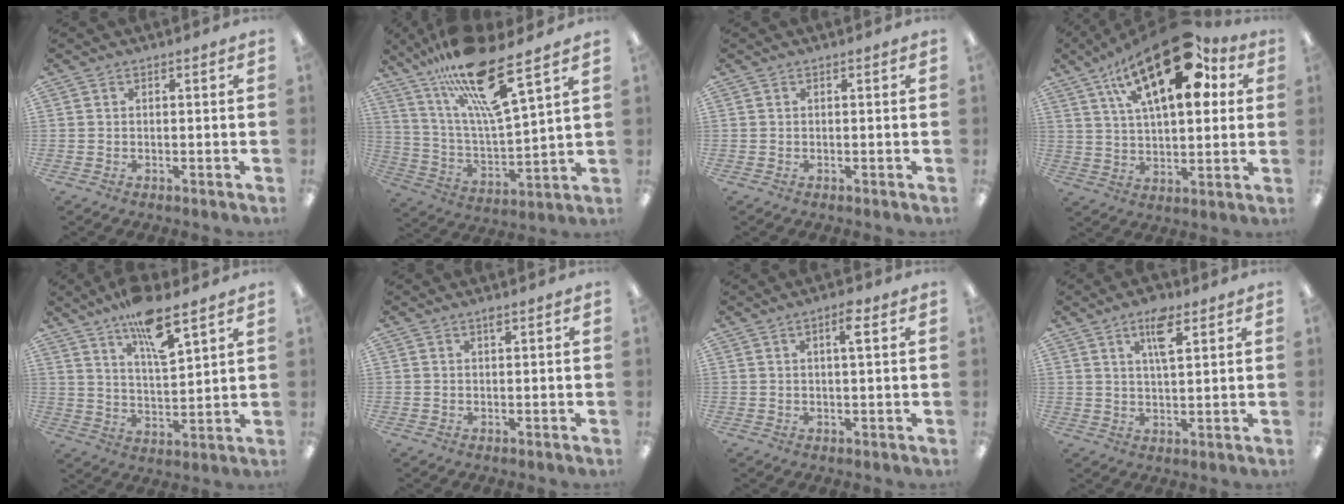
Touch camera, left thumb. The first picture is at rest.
{"total": 20.0, "force": [14.0, 3.8, 13.8], "torque": [-0.251, -0.075, 0.230]}
{"total": 0.0}
{"total": 24.0, "force": [12.4, 10.7, 17.5], "torque": [-0.281, -0.054, 0.204]}
{"total": 11.5, "force": [8.2, 2.8, 7.6], "torque": [-0.119, -0.048, 0.139]}
{"total": 1.0, "force": [0.6, 0.2, 0.8], "torque": [-0.019, 0.001, 0.010]}
{"total": 4.1, "force": [1.7, 1.0, 3.6], "torque": [-0.059, -0.001, 0.024]}
{"total": 7.5, "force": [4.0, 2.8, 5.7], "torque": [-0.092, -0.006, 0.063]}